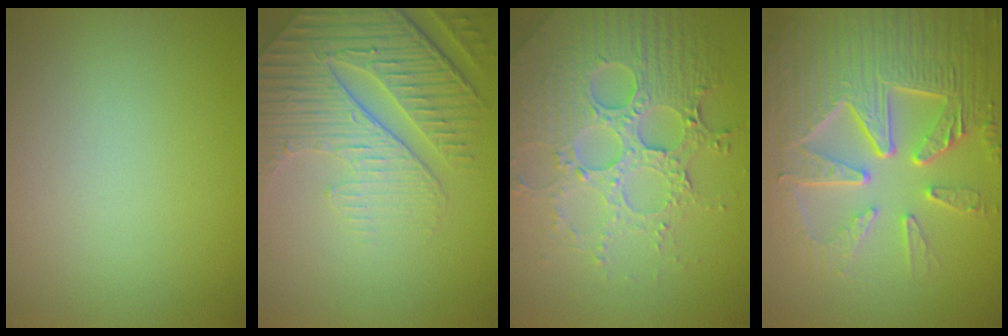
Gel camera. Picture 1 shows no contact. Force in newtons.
{"total": 8.0, "press": 5.8, "slide": 5.5}
{"total": 7.7, "press": 5.7, "slide": 5.2}
{"total": 9.7, "press": 6.5, "slide": 7.2}